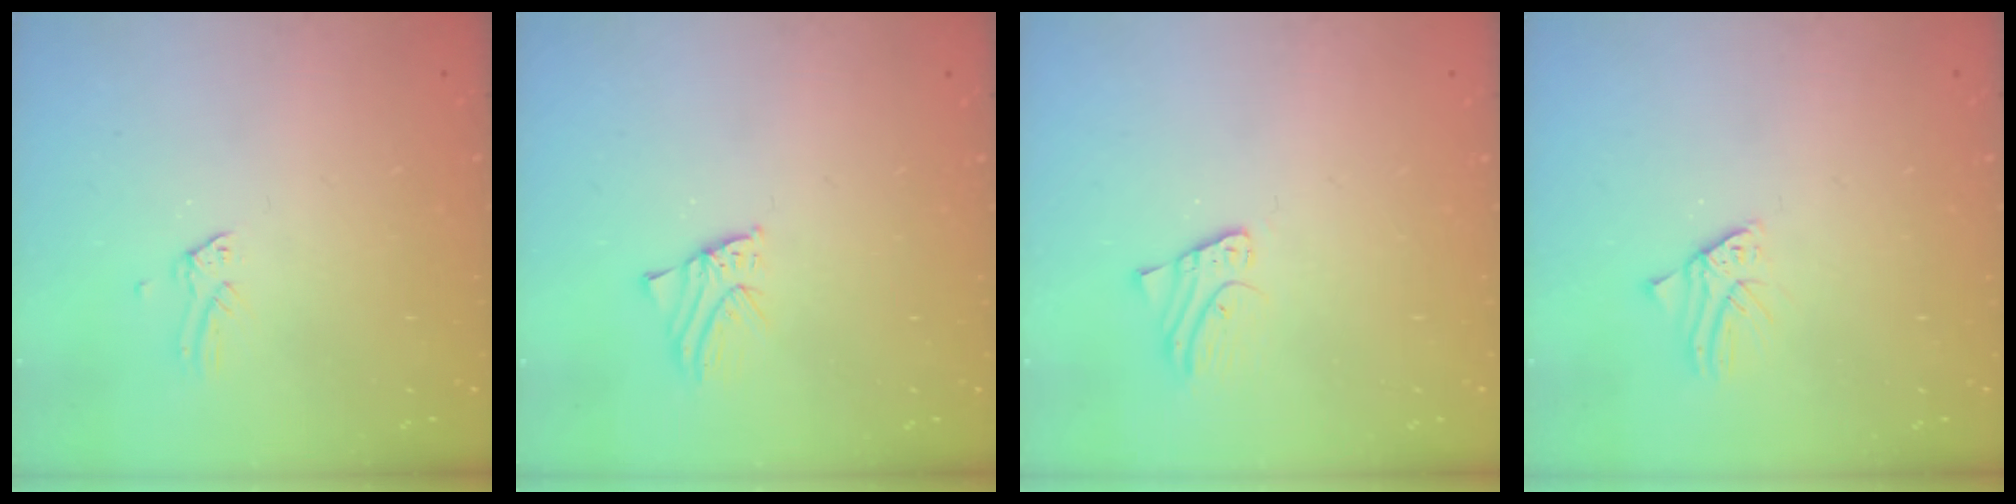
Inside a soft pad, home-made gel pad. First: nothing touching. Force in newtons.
{"total": 0.9, "press": 0.9, "slide": 0.0}
{"total": 3.3, "press": 3.3, "slide": 0.3}
{"total": 1.3, "press": 1.3, "slide": 0.0}